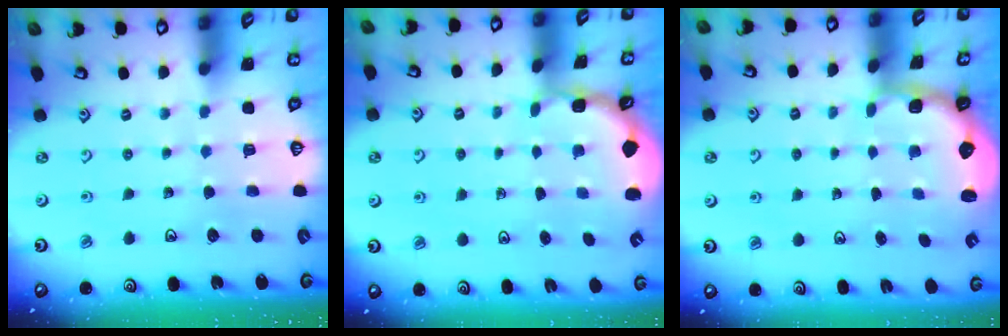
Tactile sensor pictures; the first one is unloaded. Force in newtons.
{"total": 1.6, "press": 1.5, "slide": 0.4}
{"total": 2.5, "press": 1.9, "slide": 1.7}